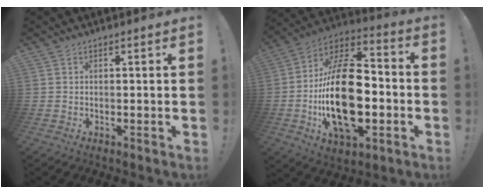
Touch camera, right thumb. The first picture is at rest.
{"total": 27.6, "force": [-4.2, 15.0, 22.8], "torque": [-0.421, 0.019, -0.065]}